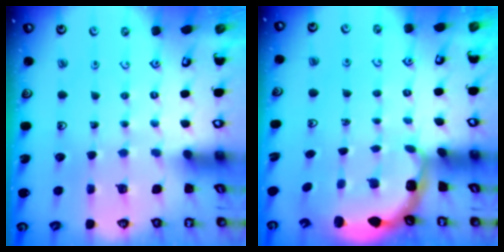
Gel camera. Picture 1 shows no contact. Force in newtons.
{"total": 3.8, "press": 3.2, "slide": 2.1}